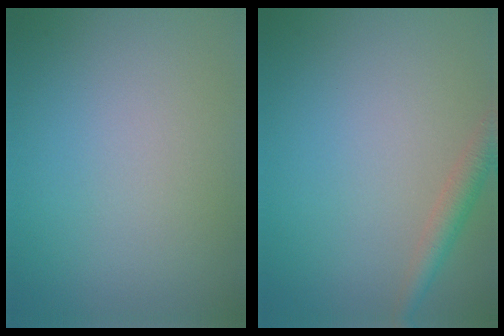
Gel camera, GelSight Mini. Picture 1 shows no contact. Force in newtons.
{"total": 2.4, "press": 2.4, "slide": 0.1}